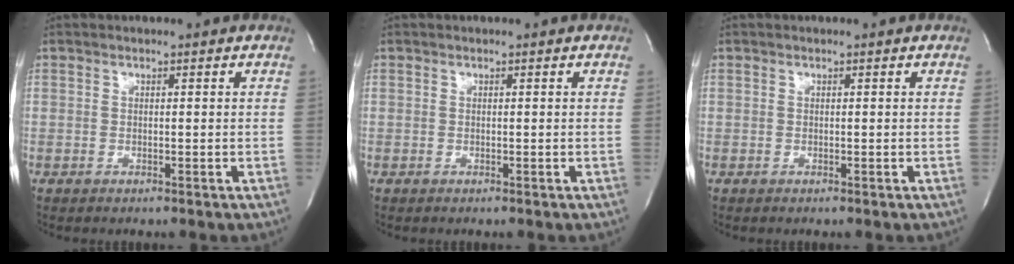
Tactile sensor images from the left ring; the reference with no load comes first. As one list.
[{"total": 0.0}, {"total": 0.0}]